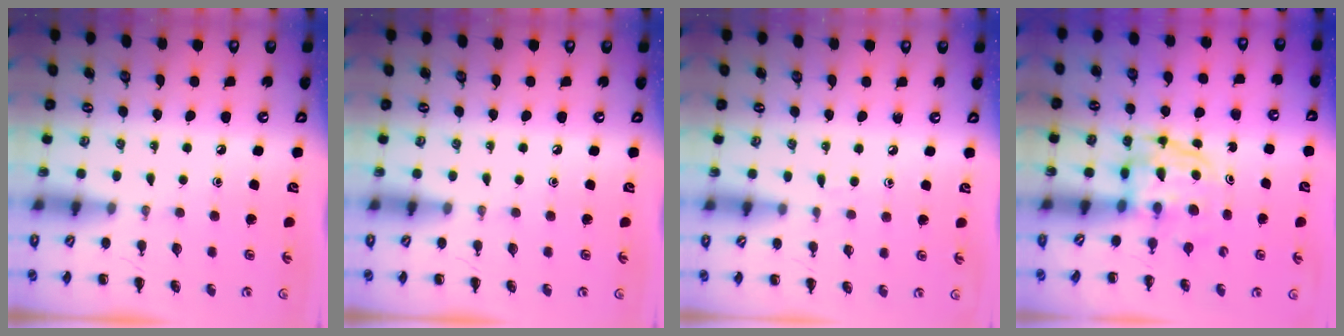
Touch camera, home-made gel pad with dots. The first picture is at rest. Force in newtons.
{"total": 0.0}
{"total": 2.7, "press": 2.4, "slide": 1.4}
{"total": 3.7, "press": 3.7, "slide": 0.3}